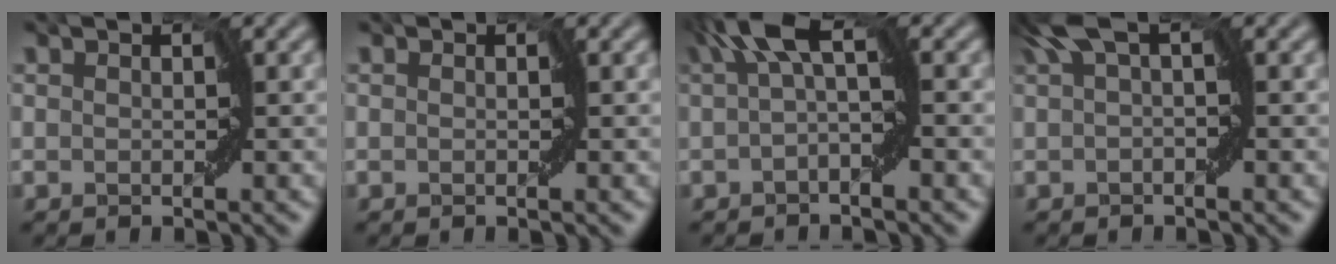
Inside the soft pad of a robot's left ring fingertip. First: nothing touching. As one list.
[{"total": 0.0}, {"total": 5.1, "force": [1.2, 1.3, 4.8], "torque": [-0.083, 0.021, 0.004]}, {"total": 3.3, "force": [1.3, 0.6, 3.0], "torque": [-0.059, 0.010, 0.013]}]